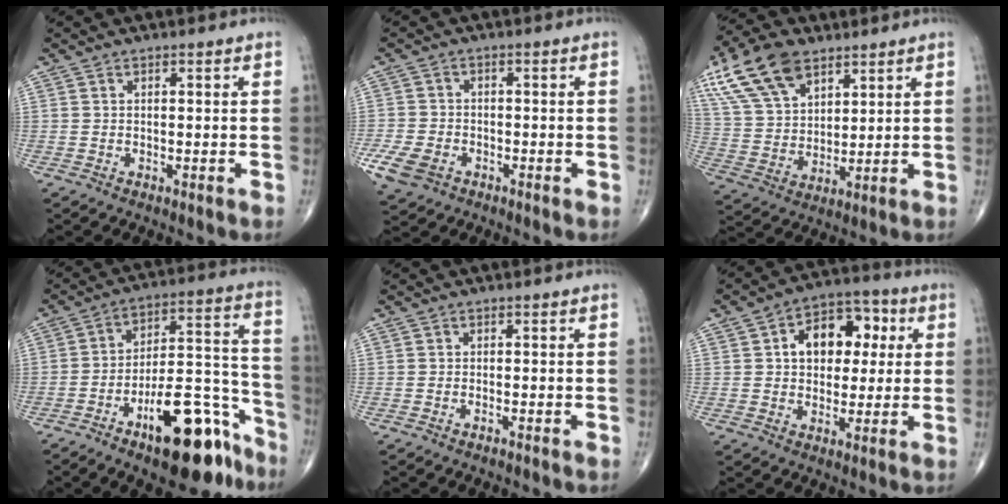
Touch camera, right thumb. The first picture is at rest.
{"total": 6.9, "force": [-3.4, 4.8, 3.5], "torque": [-0.076, 0.005, -0.060]}
{"total": 15.9, "force": [9.1, 8.7, 9.6], "torque": [-0.171, -0.020, 0.176]}
{"total": 20.0, "force": [-12.0, 7.5, 14.1], "torque": [-0.166, 0.102, -0.184]}
{"total": 0.6, "force": [-0.5, 0.1, 0.3], "torque": [-0.010, 0.003, -0.008]}
{"total": 12.6, "force": [2.7, 8.6, 8.8], "torque": [-0.086, 0.020, 0.035]}